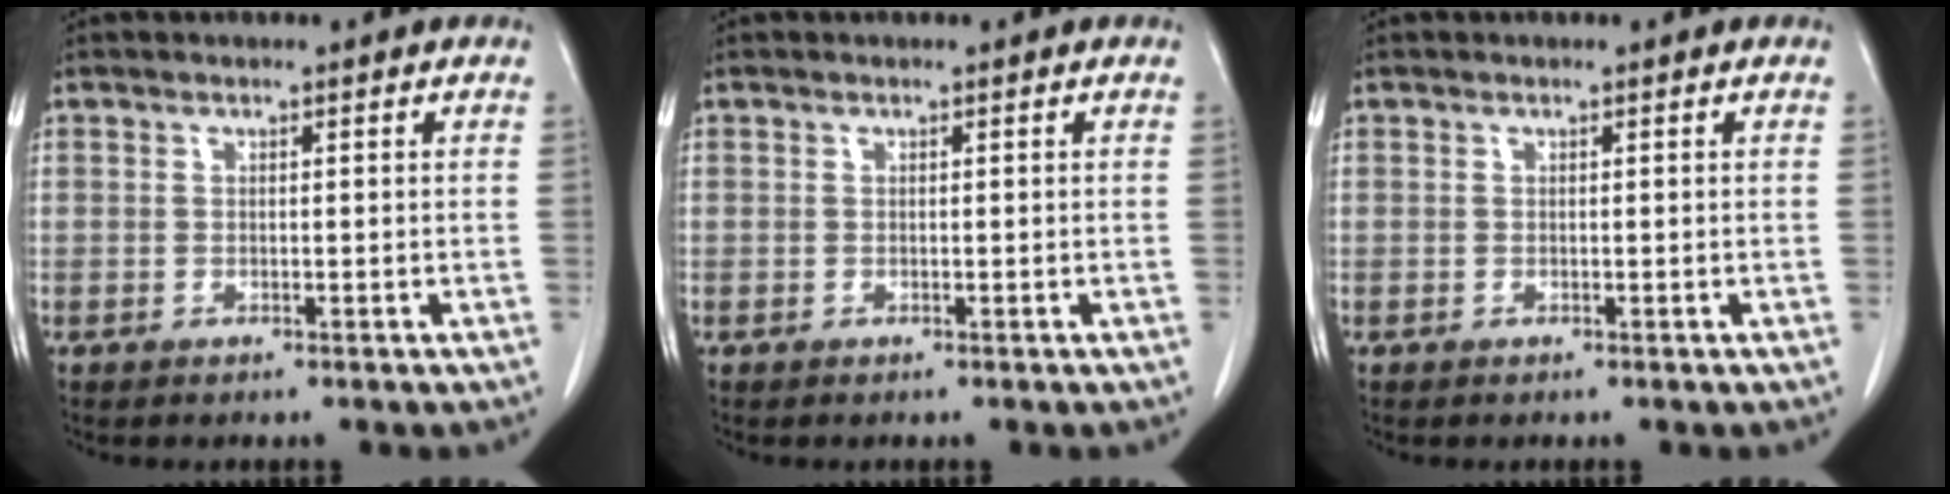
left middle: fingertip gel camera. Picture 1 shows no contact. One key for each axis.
{"total": 0.0}
{"total": 0.0}